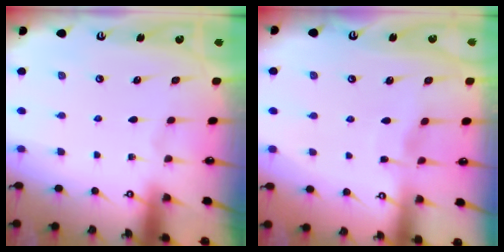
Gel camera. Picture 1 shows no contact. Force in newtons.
{"total": 3.4, "press": 3.3, "slide": 0.4}